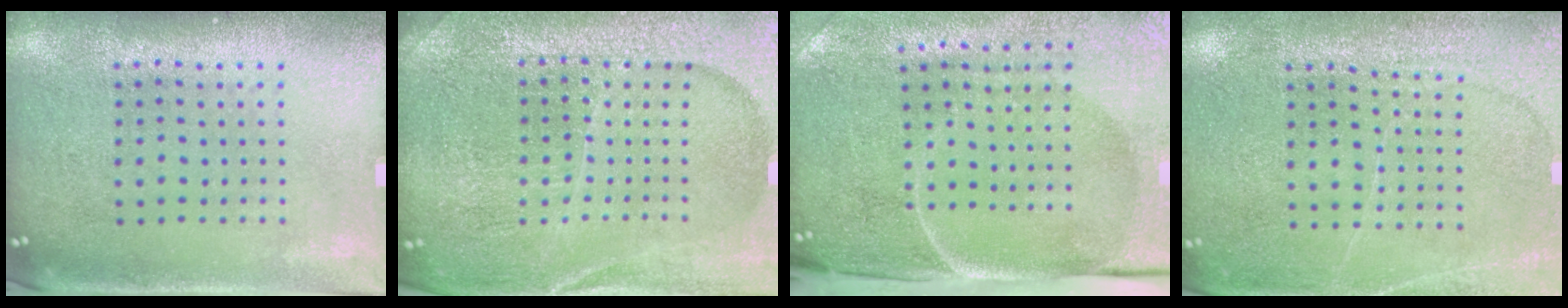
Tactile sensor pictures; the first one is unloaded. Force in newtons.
{"total": 5.2, "press": 4.7, "slide": 2.1}
{"total": 4.9, "press": 3.9, "slide": 2.9}
{"total": 2.9, "press": 2.8, "slide": 0.4}